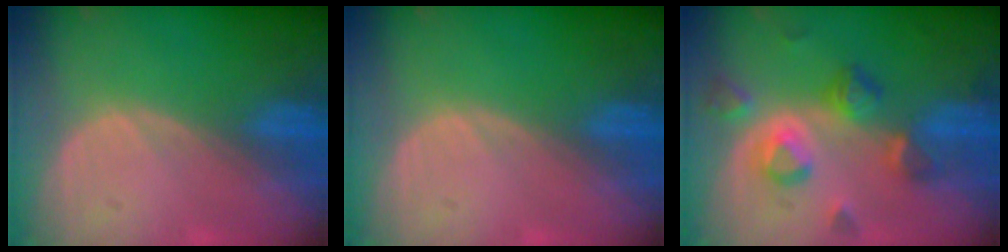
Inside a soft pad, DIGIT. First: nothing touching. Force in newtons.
{"total": 0.0}
{"total": 7.2, "press": 7.2, "slide": 1.0}